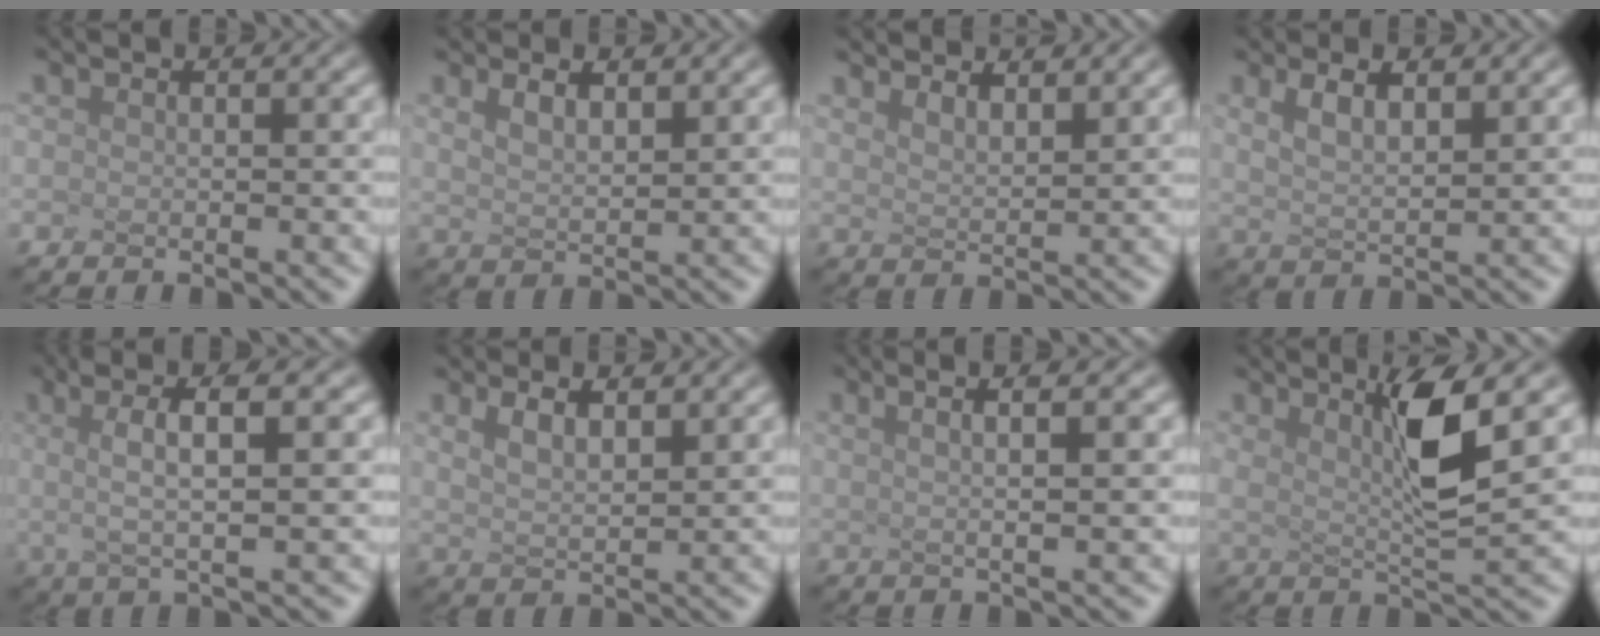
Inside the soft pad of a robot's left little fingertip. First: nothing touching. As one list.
[{"total": 1.2, "force": [0.7, -0.1, 1.0], "torque": [-0.045, 0.001, 0.046]}, {"total": 2.8, "force": [2.7, 0.2, 0.9], "torque": [-0.022, 0.007, 0.053]}, {"total": 1.7, "force": [0.6, -0.1, 1.6], "torque": [-0.062, -0.008, 0.051]}, {"total": 4.3, "force": [0.4, 0.1, 4.3], "torque": [-0.103, 0.007, 0.036]}, {"total": 1.5, "force": [0.6, -0.1, 1.3], "torque": [-0.055, -0.002, 0.048]}, {"total": 3.0, "force": [0.8, 0.0, 2.9], "torque": [-0.062, 0.008, 0.020]}, {"total": 3.3, "force": [0.4, -0.7, 3.2], "torque": [-0.095, -0.014, 0.049]}]